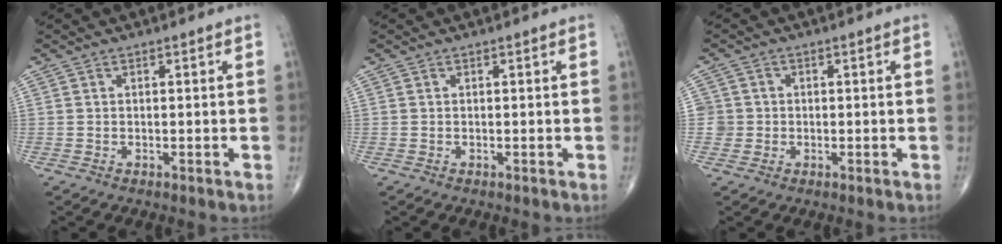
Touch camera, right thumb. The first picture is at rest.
{"total": 0.0}
{"total": 2.9, "force": [-0.2, 2.8, 0.0], "torque": [0.023, 0.008, -0.004]}